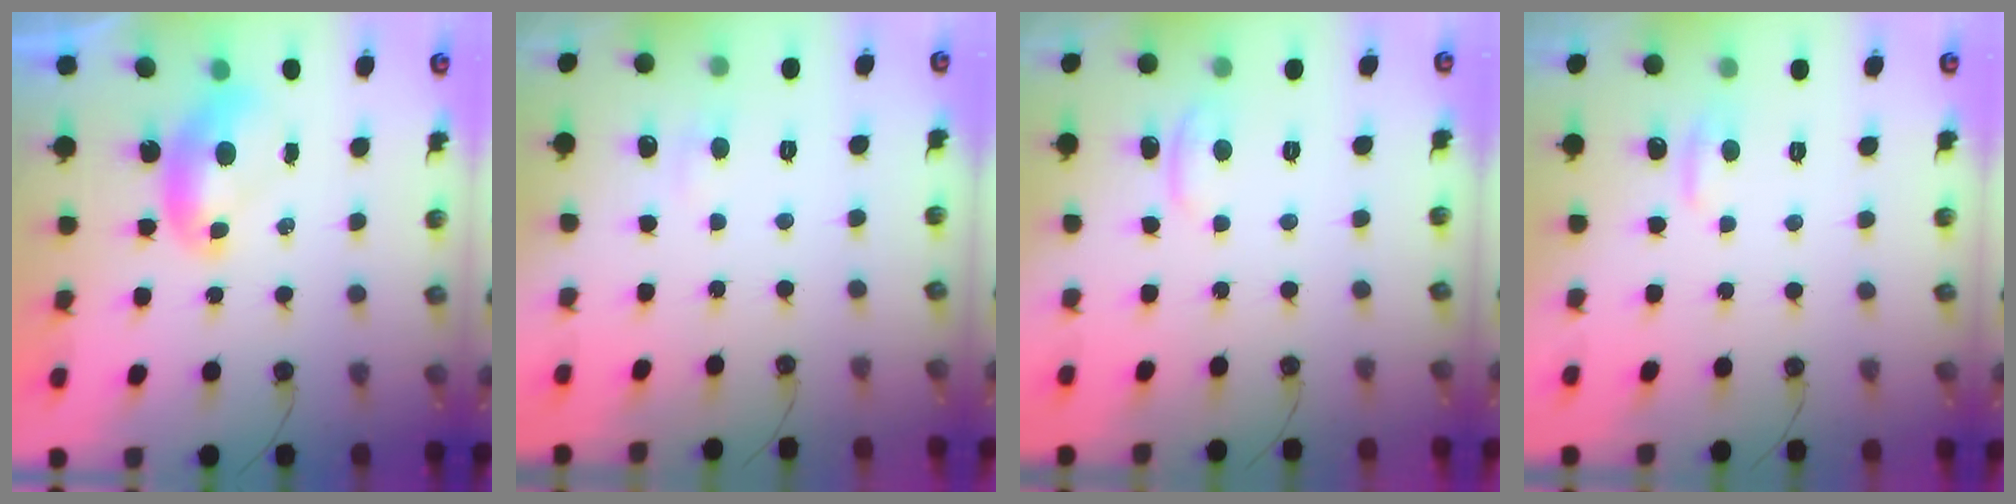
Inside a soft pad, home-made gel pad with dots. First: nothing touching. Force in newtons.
{"total": 1.5, "press": 1.4, "slide": 0.6}
{"total": 1.8, "press": 1.7, "slide": 0.5}
{"total": 1.0, "press": 0.7, "slide": 0.7}